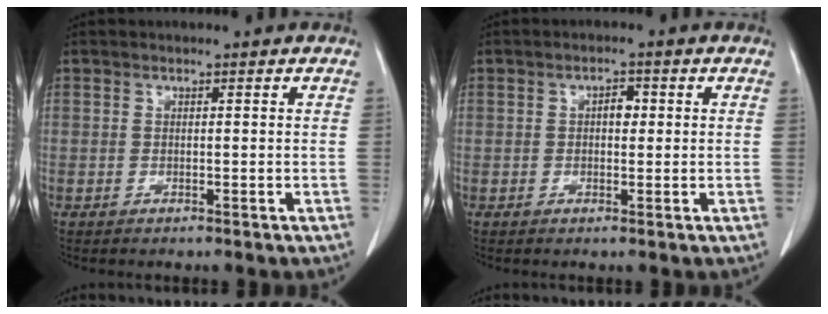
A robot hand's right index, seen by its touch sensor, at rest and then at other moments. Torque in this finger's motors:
{"motor_torque": [0.12, -0.02, 0.03, 0.03]}